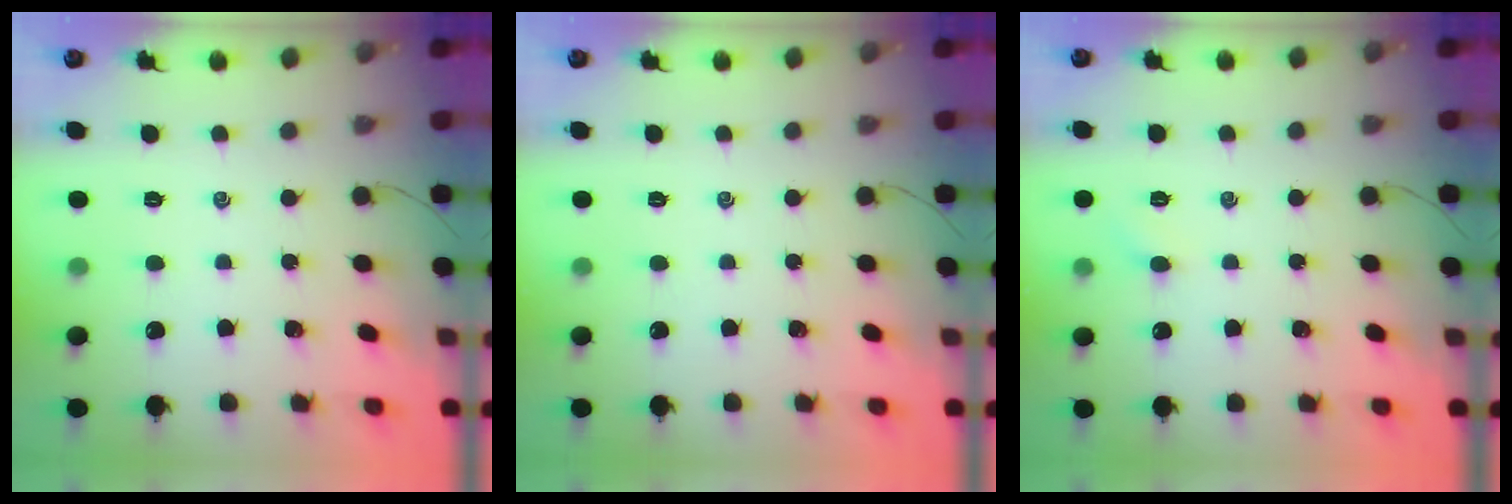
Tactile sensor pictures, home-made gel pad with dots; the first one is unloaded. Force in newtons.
{"total": 0.0}
{"total": 2.4, "press": 2.3, "slide": 0.7}